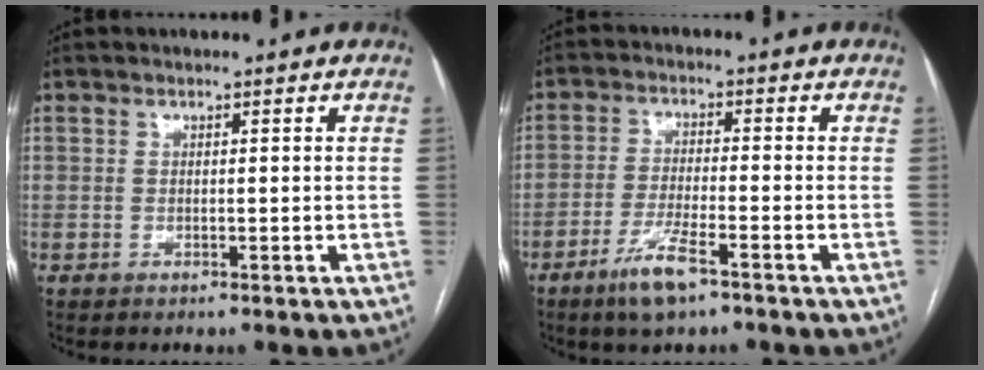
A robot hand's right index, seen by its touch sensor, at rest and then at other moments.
{"total": 6.6, "force": [-4.2, 0.8, 5.0], "torque": [-0.103, -0.010, -0.076]}